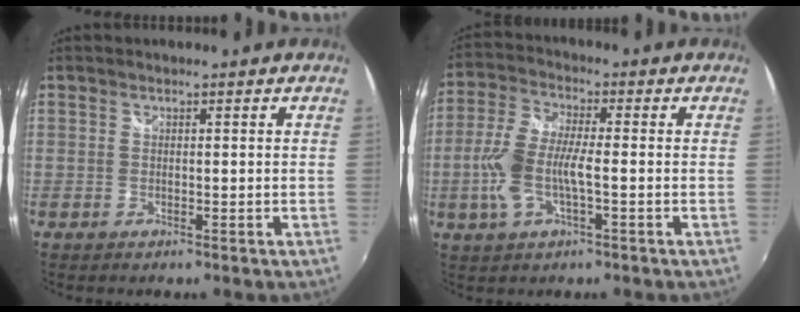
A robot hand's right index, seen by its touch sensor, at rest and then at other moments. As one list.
[{"total": 9.6, "force": [-2.1, 3.3, 8.8], "torque": [-0.195, 0.002, -0.044]}]